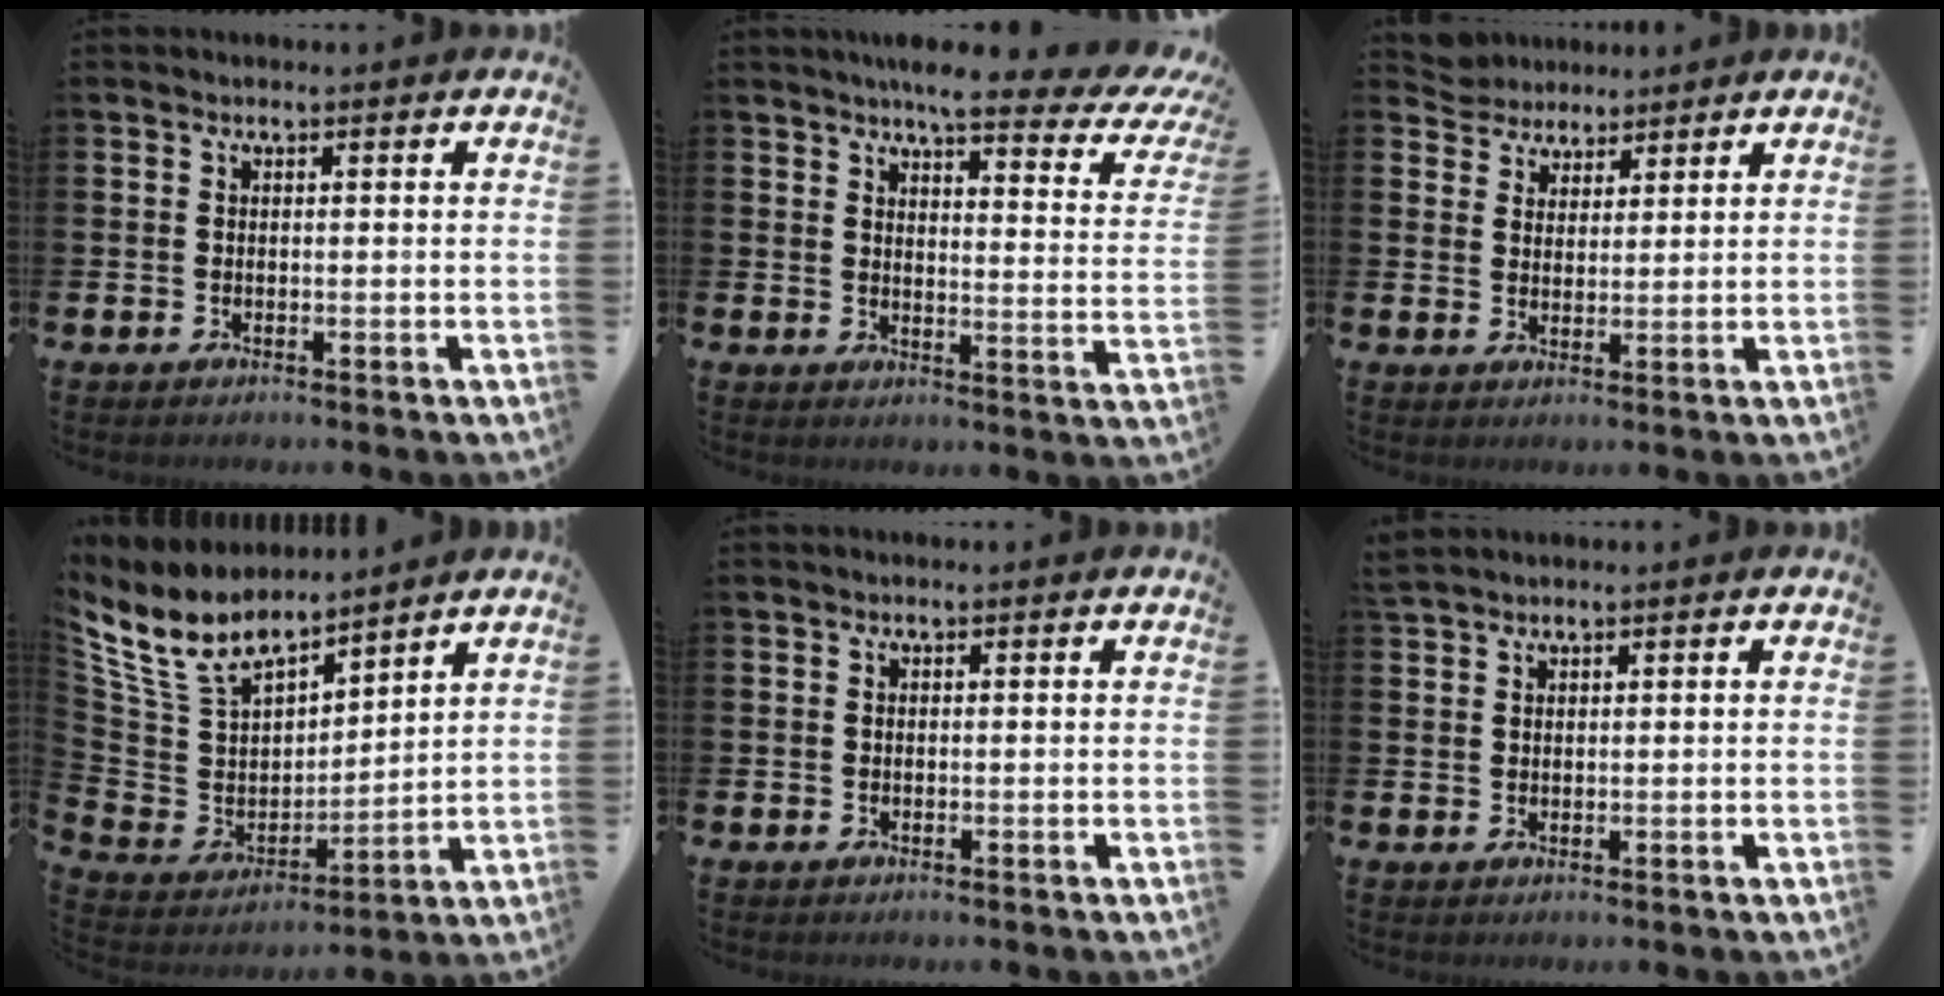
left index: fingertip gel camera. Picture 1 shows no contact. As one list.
[{"total": 6.0, "force": [5.1, 1.0, 2.9], "torque": [-0.046, -0.042, 0.078]}, {"total": 4.0, "force": [3.6, 1.5, -1.0], "torque": [-0.004, -0.014, 0.068]}, {"total": 9.2, "force": [7.8, 4.2, 2.6], "torque": [-0.103, -0.053, 0.143]}, {"total": 0.0}, {"total": 1.3, "force": [1.3, 0.3, 0.0], "torque": [0.001, 0.002, 0.024]}]